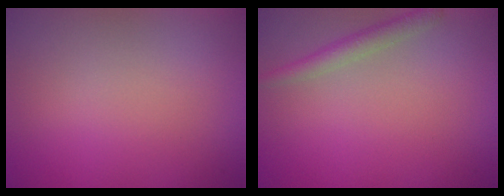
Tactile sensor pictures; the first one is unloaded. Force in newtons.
{"total": 1.8, "press": 1.8, "slide": 0.1}